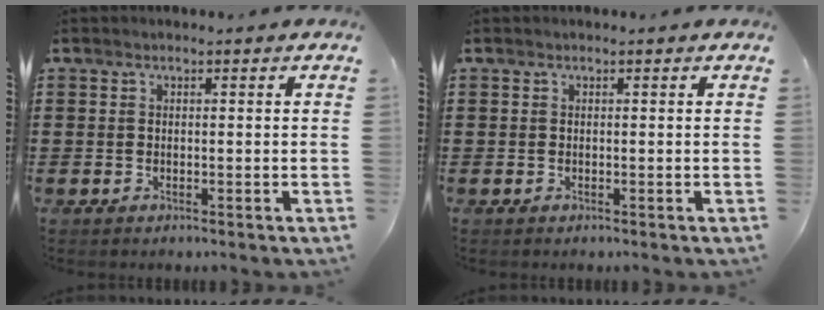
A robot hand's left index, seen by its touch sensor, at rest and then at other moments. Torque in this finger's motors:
{"motor_torque": [0.00, 0.00, 0.00, -0.01]}